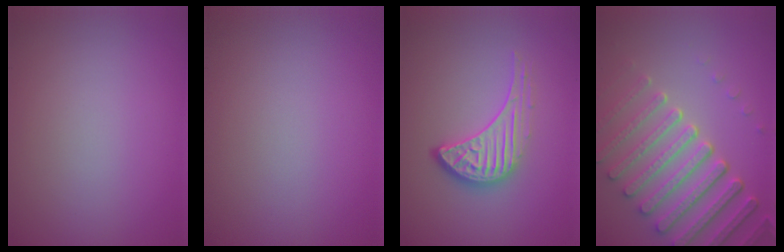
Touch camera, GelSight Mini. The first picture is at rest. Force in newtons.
{"total": 0.0}
{"total": 3.9, "press": 3.1, "slide": 2.3}
{"total": 7.2, "press": 5.4, "slide": 4.7}